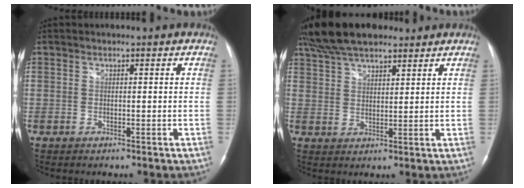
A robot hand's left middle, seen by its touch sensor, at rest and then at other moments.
{"total": 11.8, "force": [9.6, 3.8, 5.9], "torque": [-0.110, 0.037, 0.171]}